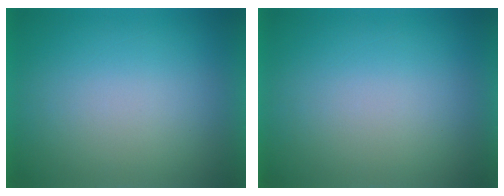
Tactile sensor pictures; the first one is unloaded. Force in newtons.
{"total": 0.0}